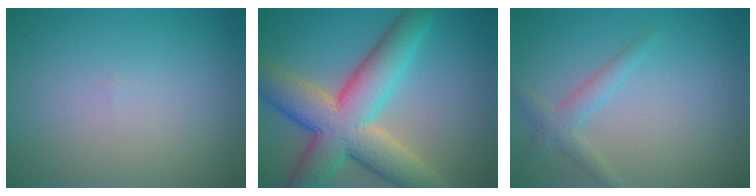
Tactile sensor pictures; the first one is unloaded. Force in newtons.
{"total": 10.5, "press": 10.5, "slide": 0.5}
{"total": 1.9, "press": 1.9, "slide": 0.1}